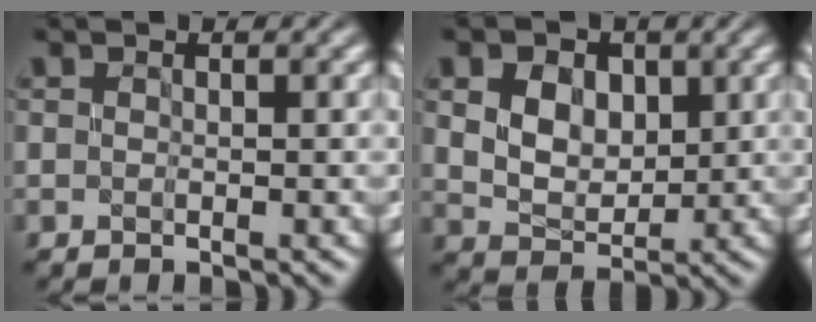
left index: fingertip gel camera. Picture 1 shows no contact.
{"total": 5.7, "force": [2.1, 4.2, 3.3], "torque": [-0.072, 0.012, 0.032]}